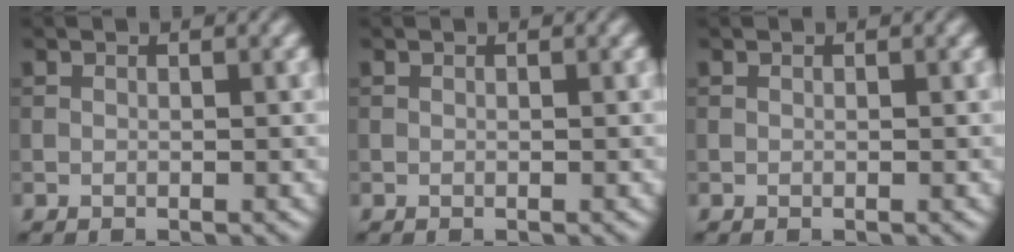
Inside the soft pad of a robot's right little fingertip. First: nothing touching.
{"total": 0.0}
{"total": 0.0}